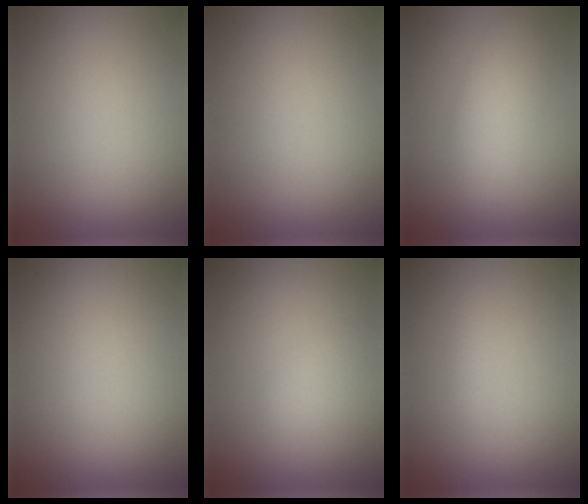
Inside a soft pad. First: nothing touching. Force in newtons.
{"total": 0.0}
{"total": 3.7, "press": 3.7, "slide": 0.1}
{"total": 0.0}
{"total": 1.5, "press": 1.5, "slide": 0.1}
{"total": 0.6, "press": 0.6, "slide": 0.0}